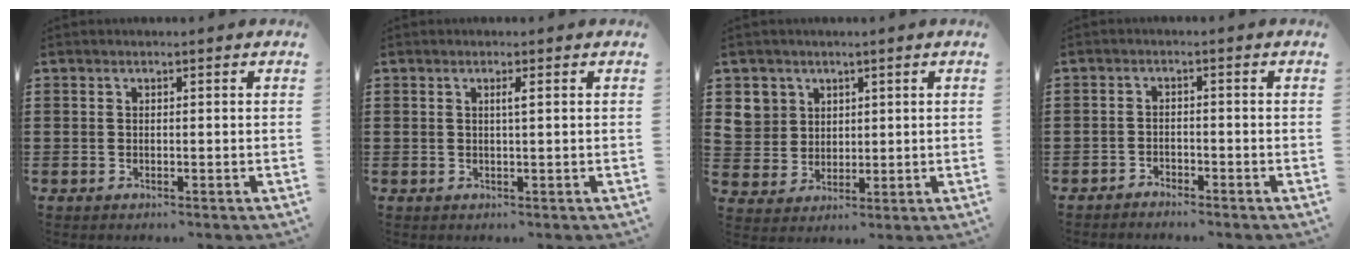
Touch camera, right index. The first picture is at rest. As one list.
[{"total": 1.1, "force": [0.4, -0.1, 1.1], "torque": [-0.020, -0.001, 0.005]}, {"total": 5.5, "force": [2.7, 4.8, 0.6], "torque": [-0.048, 0.010, 0.049]}, {"total": 1.6, "force": [-1.6, 0.2, 0.0], "torque": [-0.008, 0.001, -0.036]}]